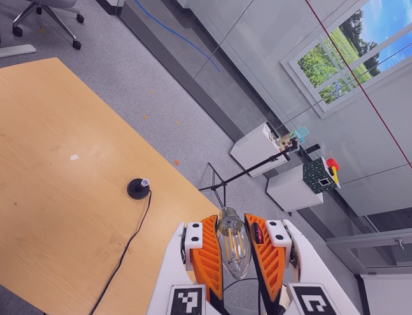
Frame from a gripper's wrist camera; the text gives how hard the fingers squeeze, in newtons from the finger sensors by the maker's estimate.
{"total": 24.2, "left": 25.3, "right": 23.1}